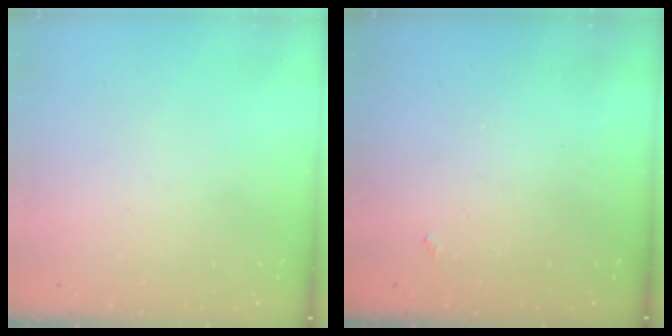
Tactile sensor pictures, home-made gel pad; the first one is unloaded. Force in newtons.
{"total": 2.1, "press": 2.1, "slide": 0.4}